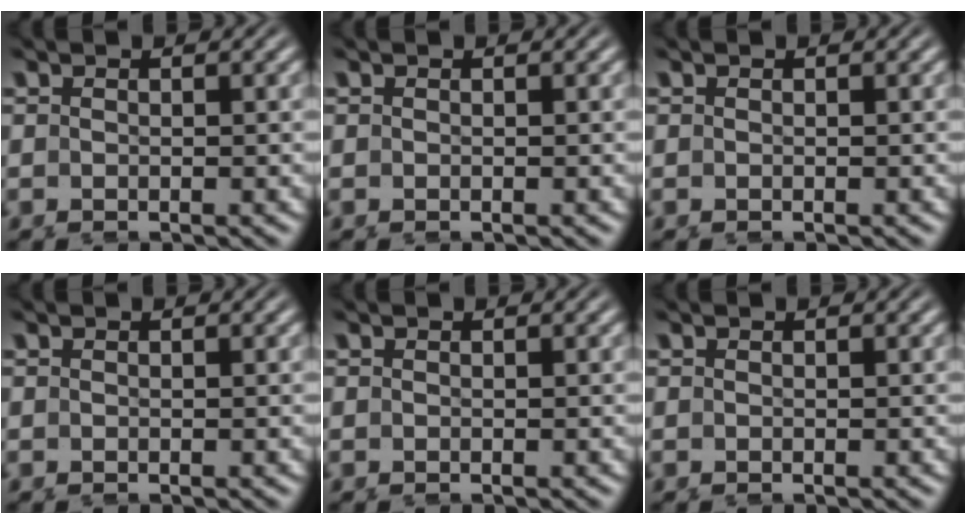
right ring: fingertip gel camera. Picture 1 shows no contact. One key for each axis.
{"total": 0.0}
{"total": 0.0}
{"total": 0.0}
{"total": 0.0}
{"total": 0.0}